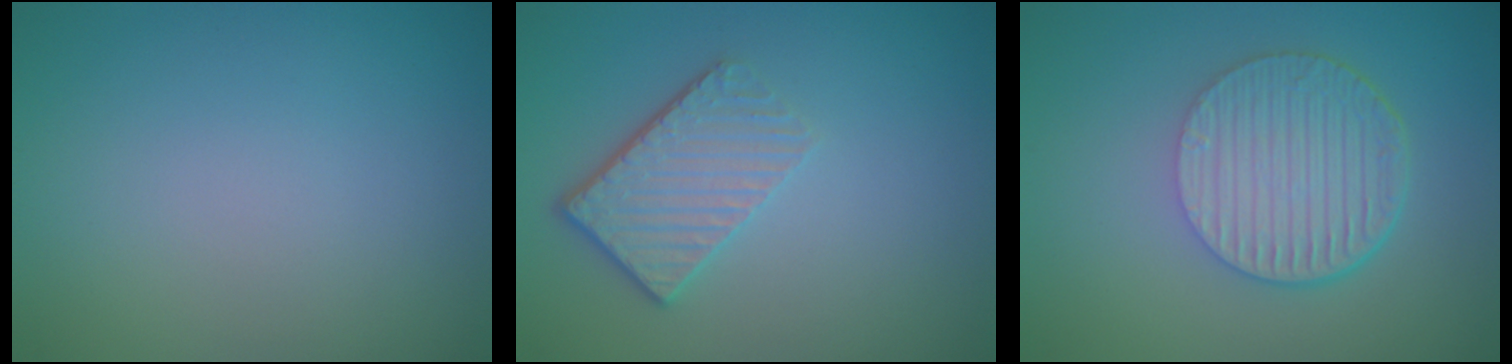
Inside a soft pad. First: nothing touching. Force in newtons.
{"total": 3.6, "press": 2.7, "slide": 2.4}
{"total": 6.4, "press": 4.4, "slide": 4.7}